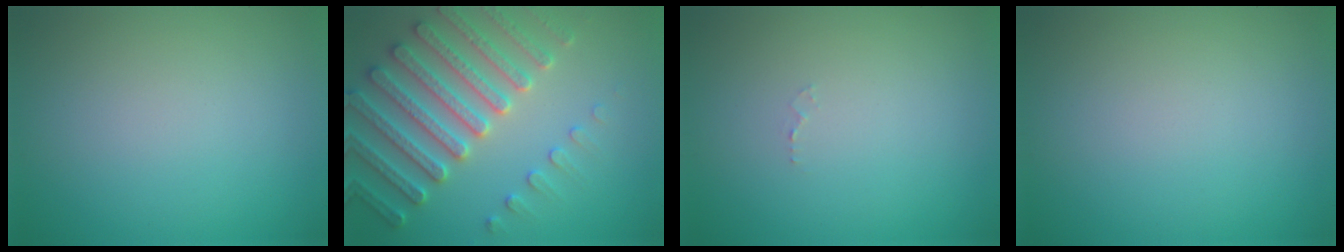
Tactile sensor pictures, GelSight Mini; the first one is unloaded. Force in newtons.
{"total": 6.7, "press": 6.5, "slide": 1.6}
{"total": 0.5, "press": 0.5, "slide": 0.1}
{"total": 0.0}